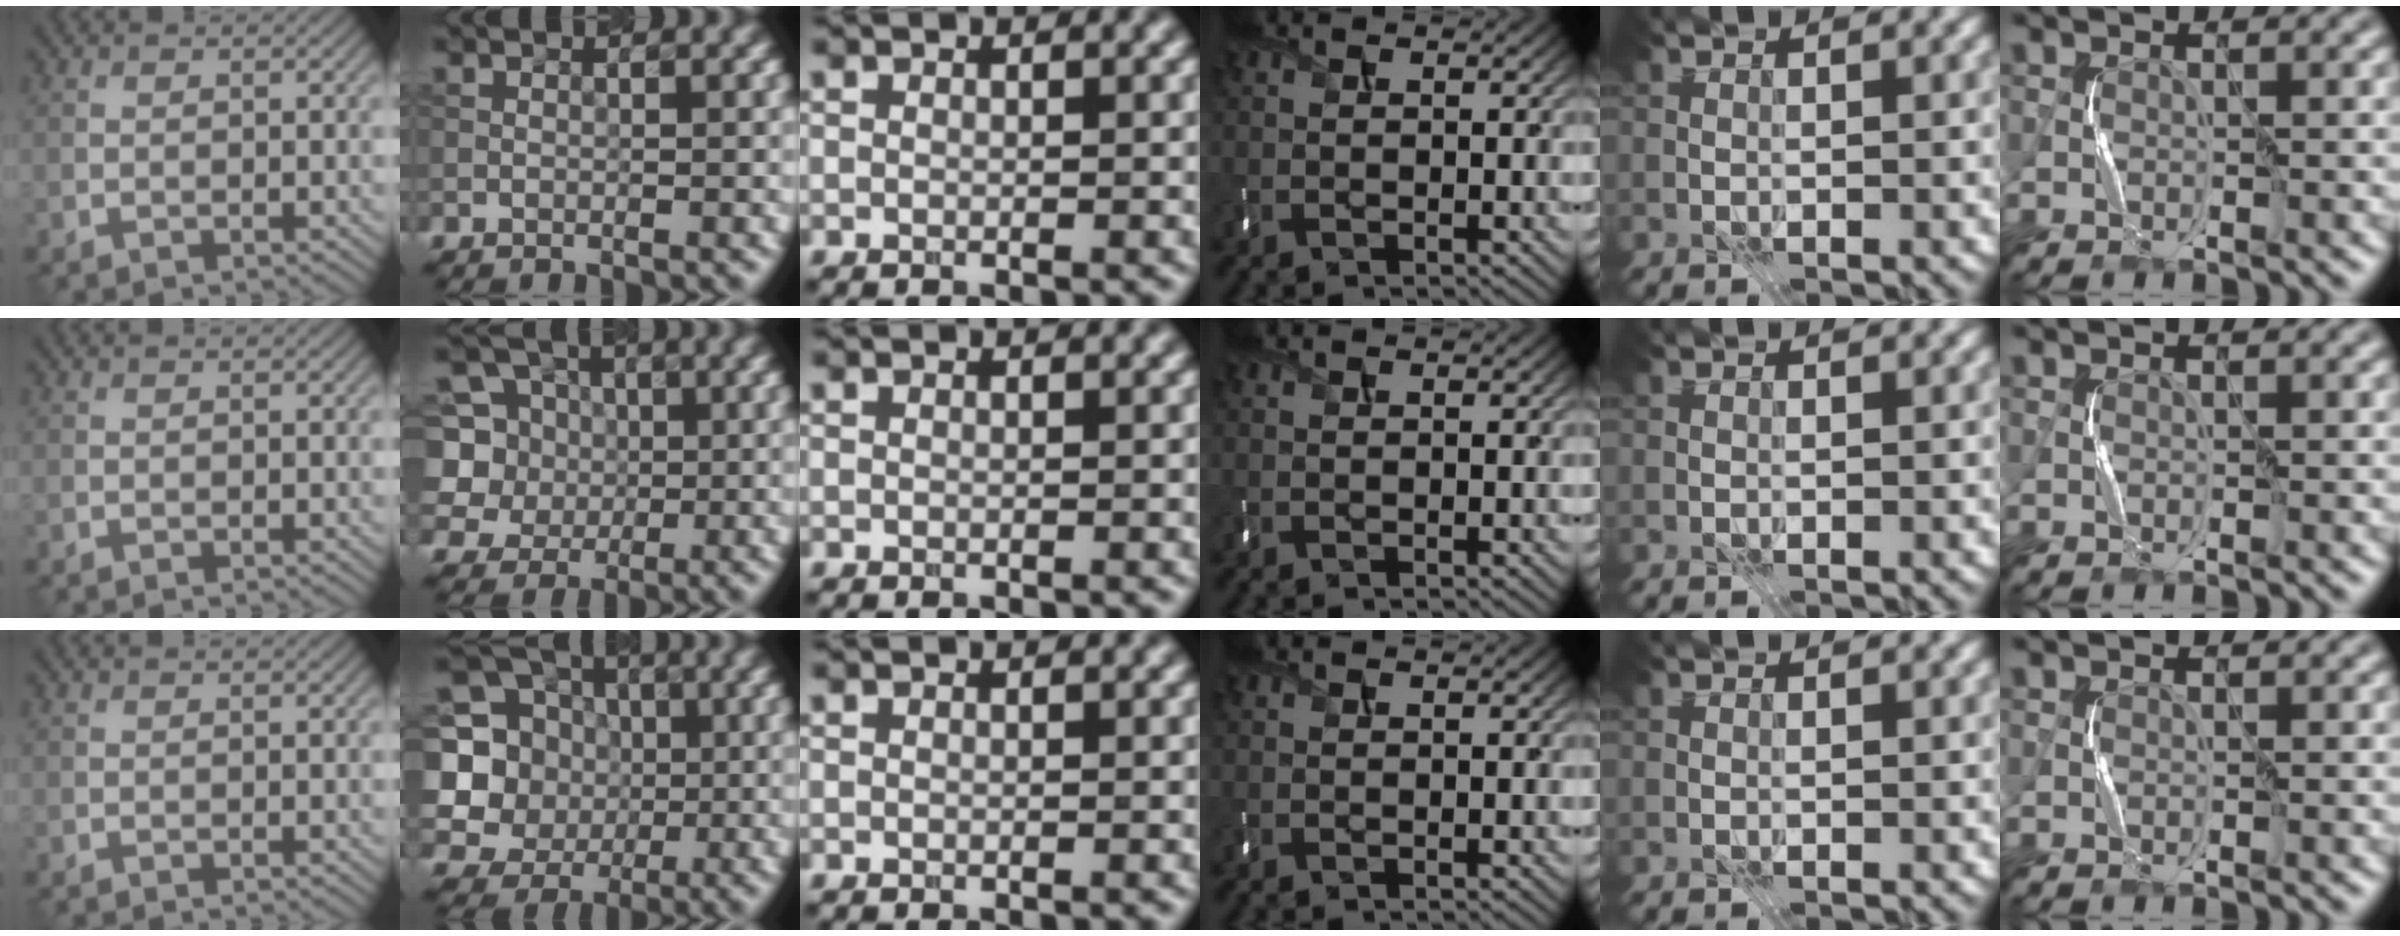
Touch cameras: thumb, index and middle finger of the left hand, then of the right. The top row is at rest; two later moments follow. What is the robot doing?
{"motion": "press", "object": "keyboard"}